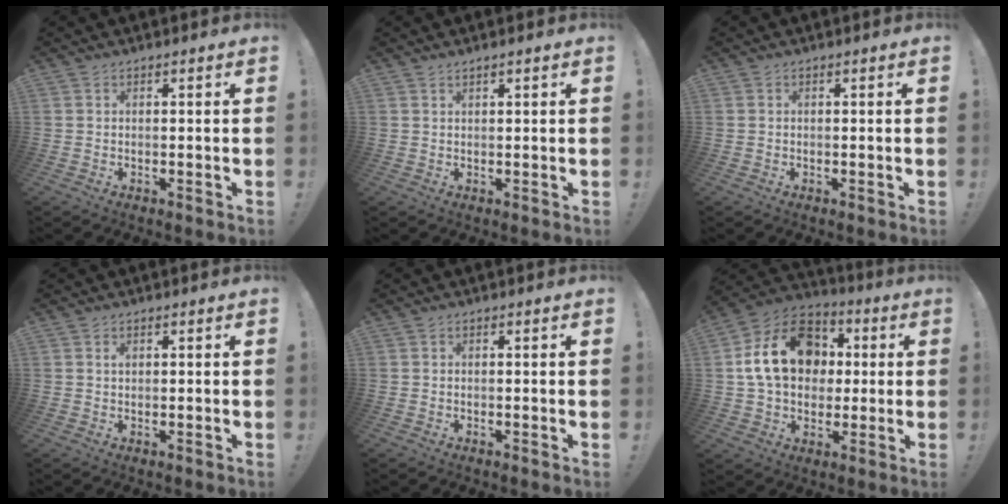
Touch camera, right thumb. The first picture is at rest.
{"total": 0.9, "force": [0.8, 0.1, 0.5], "torque": [-0.013, 0.002, 0.015]}
{"total": 0.0}
{"total": 0.6, "force": [0.2, 0.3, 0.4], "torque": [-0.008, 0.001, 0.004]}
{"total": 0.0}
{"total": 20.4, "force": [3.9, 15.8, 12.3], "torque": [-0.183, 0.007, 0.082]}